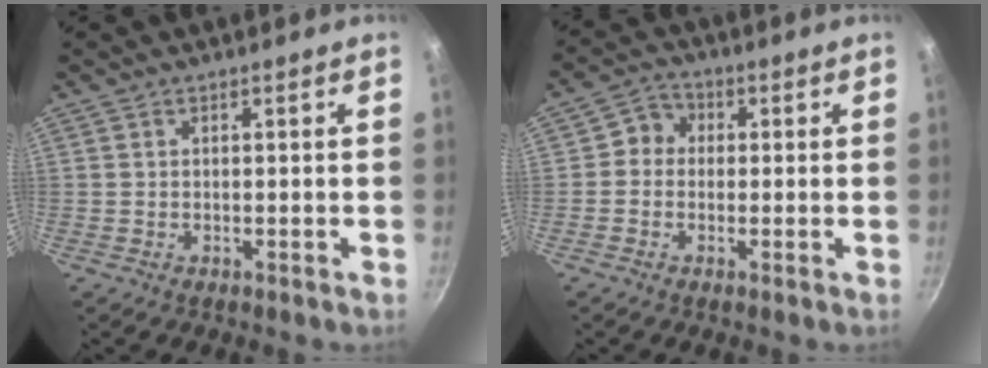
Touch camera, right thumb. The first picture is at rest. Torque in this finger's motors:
{"motor_torque": [-0.39, 0.48, 0.20, 0.18, 0.01]}